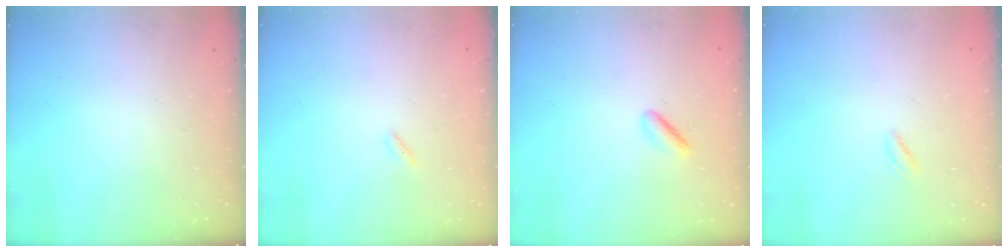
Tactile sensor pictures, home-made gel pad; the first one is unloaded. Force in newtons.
{"total": 0.8, "press": 0.7, "slide": 0.5}
{"total": 2.2, "press": 1.9, "slide": 1.2}
{"total": 1.1, "press": 0.8, "slide": 0.6}